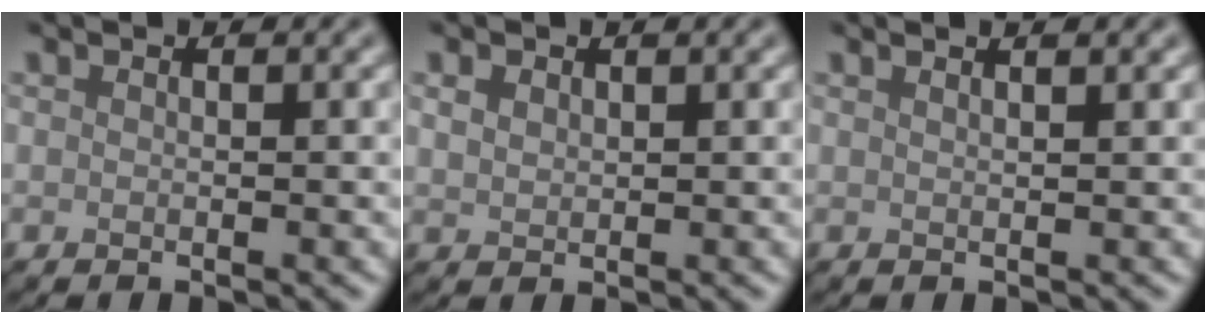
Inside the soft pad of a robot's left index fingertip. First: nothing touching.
{"total": 1.3, "force": [0.8, 0.9, 0.6], "torque": [-0.013, 0.002, 0.016]}
{"total": 3.3, "force": [2.0, 1.5, 2.2], "torque": [-0.001, 0.018, -0.009]}